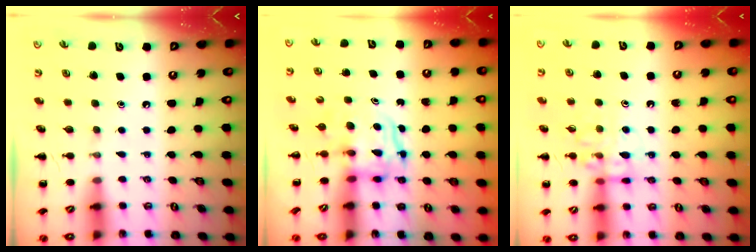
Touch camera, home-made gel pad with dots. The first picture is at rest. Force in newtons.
{"total": 3.8, "press": 3.8, "slide": 0.4}
{"total": 11.2, "press": 11.1, "slide": 1.4}